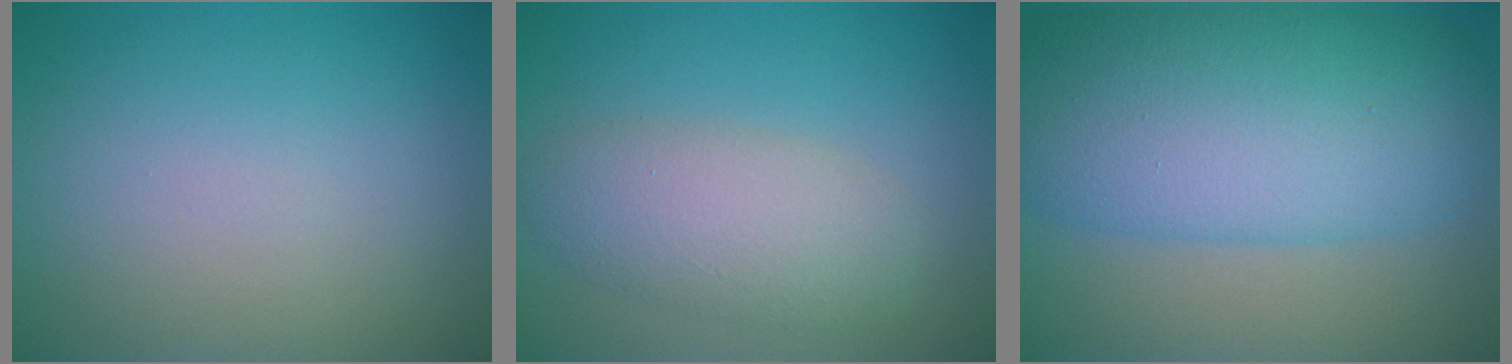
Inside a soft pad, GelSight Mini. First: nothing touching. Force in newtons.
{"total": 4.6, "press": 4.6, "slide": 0.3}
{"total": 12.0, "press": 12.0, "slide": 0.2}